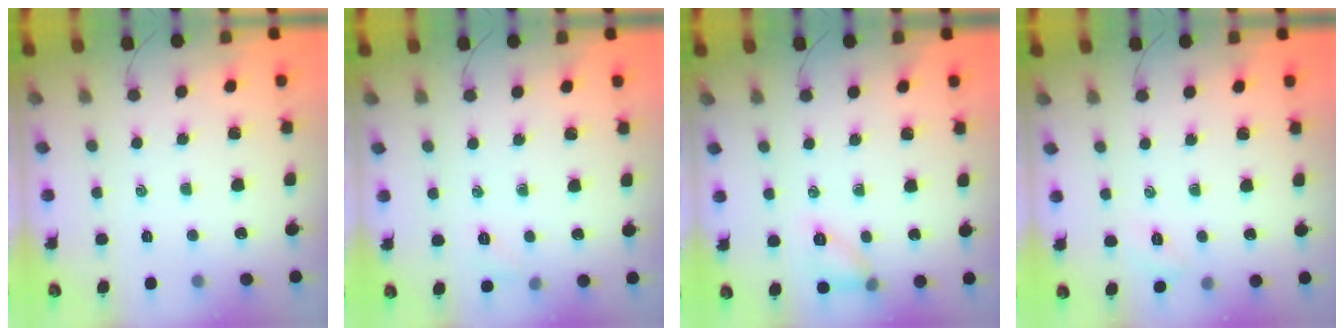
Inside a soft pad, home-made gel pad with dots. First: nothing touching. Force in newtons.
{"total": 4.6, "press": 4.5, "slide": 1.3}
{"total": 7.8, "press": 7.8, "slide": 0.3}
{"total": 3.0, "press": 2.9, "slide": 0.8}